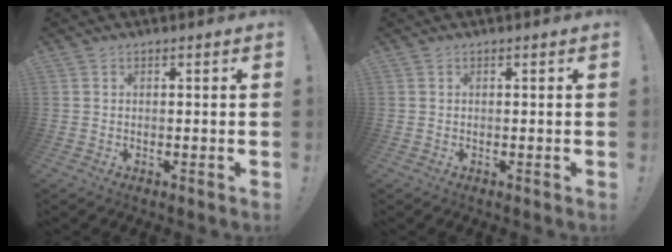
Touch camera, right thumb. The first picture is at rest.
{"total": 0.0}